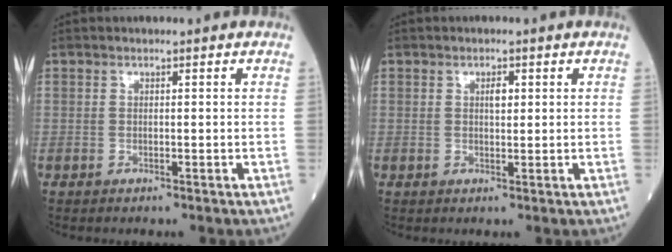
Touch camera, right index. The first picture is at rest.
{"total": 1.5, "force": [0.6, 0.6, 1.2], "torque": [-0.021, 0.001, 0.011]}